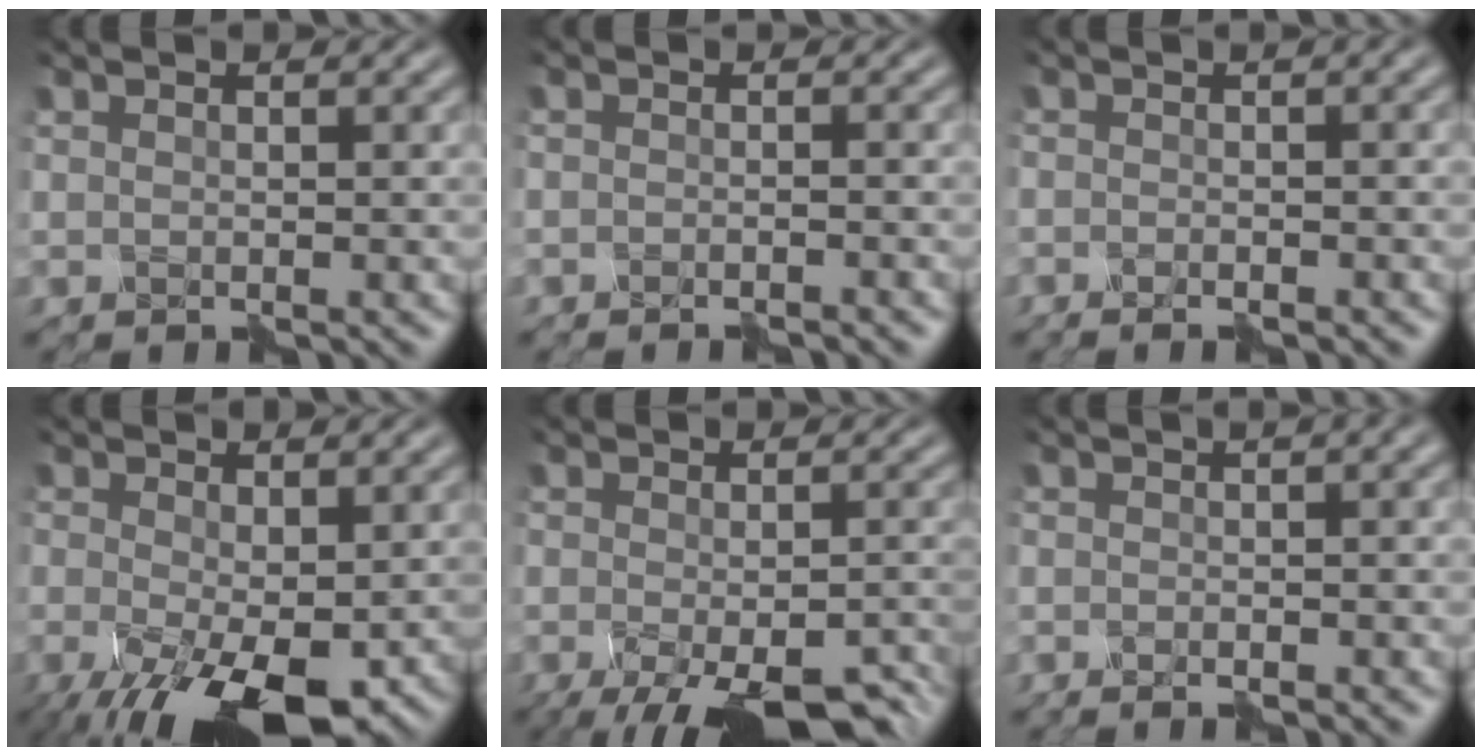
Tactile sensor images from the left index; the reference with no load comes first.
{"total": 1.5, "force": [-1.5, -0.1, 0.1], "torque": [0.002, 0.001, -0.031]}
{"total": 2.0, "force": [-1.1, 0.4, 1.7], "torque": [-0.013, 0.001, -0.025]}
{"total": 7.8, "force": [-3.4, 2.9, 6.4], "torque": [-0.120, -0.017, -0.053]}
{"total": 8.2, "force": [-4.9, 2.3, 6.1], "torque": [-0.078, -0.017, -0.069]}
{"total": 3.5, "force": [-0.7, 1.3, 3.2], "torque": [-0.019, 0.012, -0.022]}